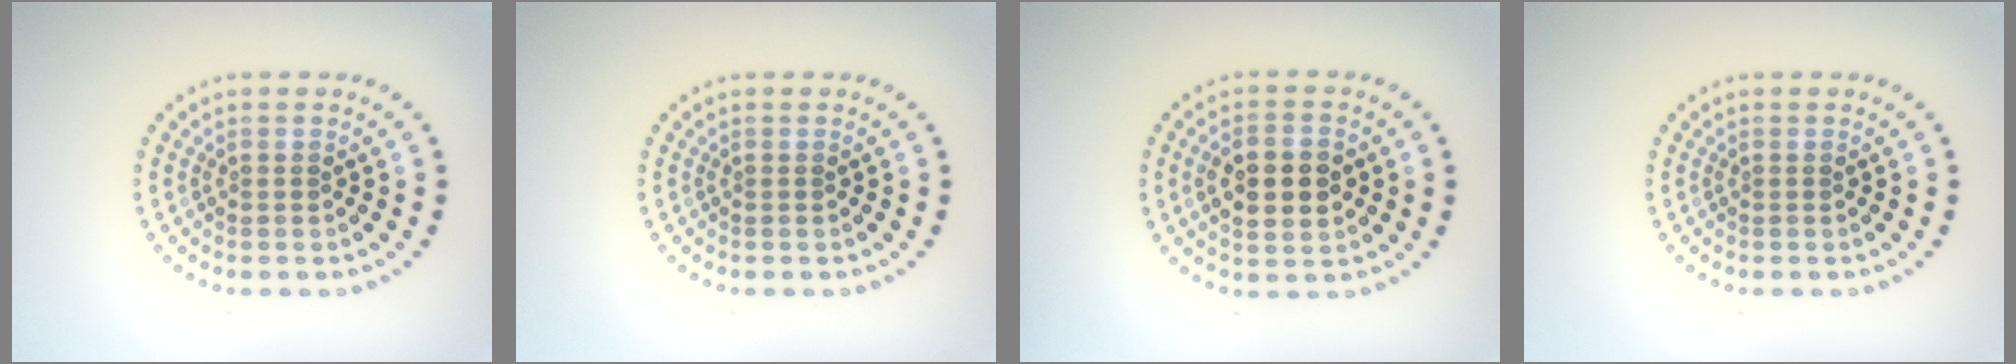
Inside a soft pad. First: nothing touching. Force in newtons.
{"total": 0.0}
{"total": 4.9, "press": 4.9, "slide": 0.3}
{"total": 0.0}